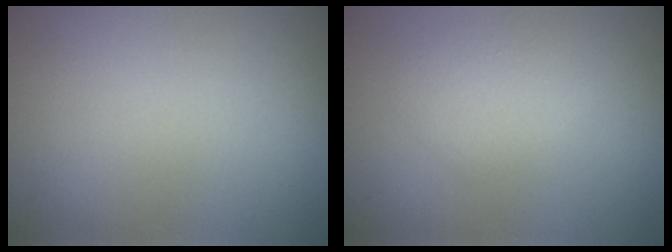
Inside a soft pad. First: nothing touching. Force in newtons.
{"total": 2.1, "press": 2.1, "slide": 0.0}